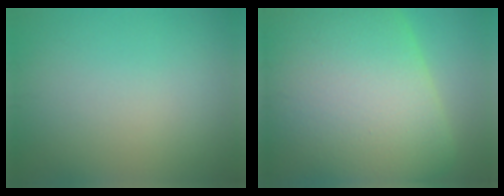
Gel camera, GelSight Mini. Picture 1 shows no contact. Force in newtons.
{"total": 22.3, "press": 22.3, "slide": 0.8}